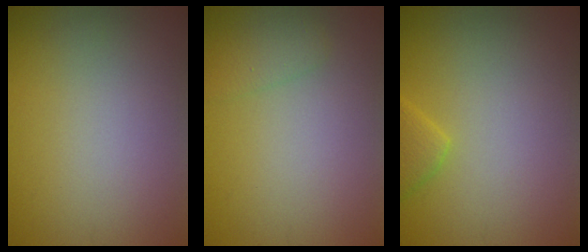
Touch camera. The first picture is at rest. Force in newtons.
{"total": 1.3, "press": 1.3, "slide": 0.1}
{"total": 1.8, "press": 1.8, "slide": 0.1}